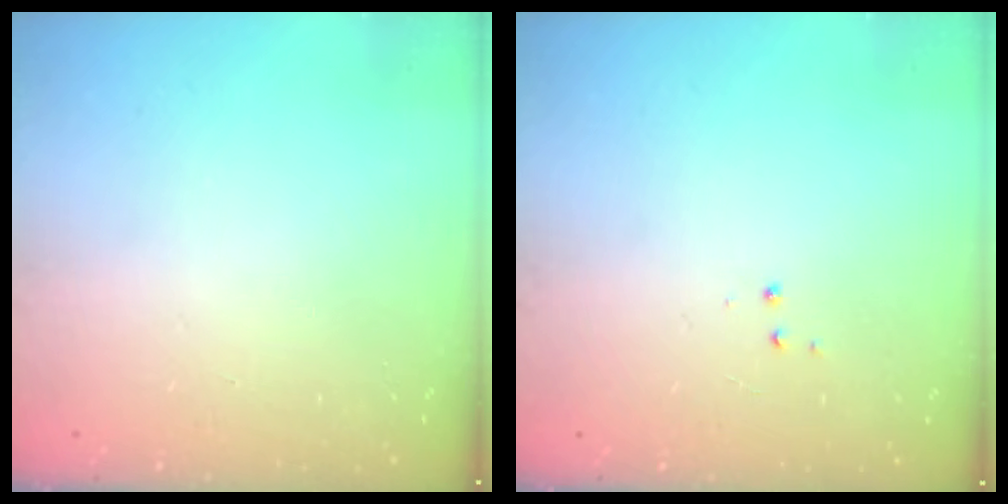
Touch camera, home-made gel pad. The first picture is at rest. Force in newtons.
{"total": 2.9, "press": 2.8, "slide": 0.4}